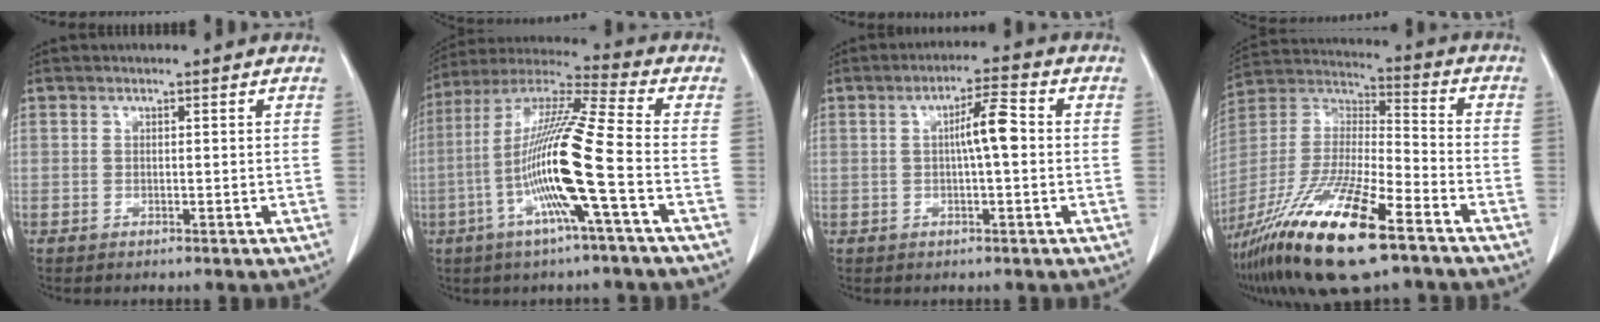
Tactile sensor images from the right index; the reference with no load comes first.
{"total": 16.0, "force": [-4.2, -0.8, 15.4], "torque": [-0.302, -0.002, -0.092]}
{"total": 5.4, "force": [0.3, 0.6, 5.3], "torque": [-0.090, 0.013, 0.003]}
{"total": 22.9, "force": [-14.2, 4.0, 17.5], "torque": [-0.366, -0.044, -0.263]}